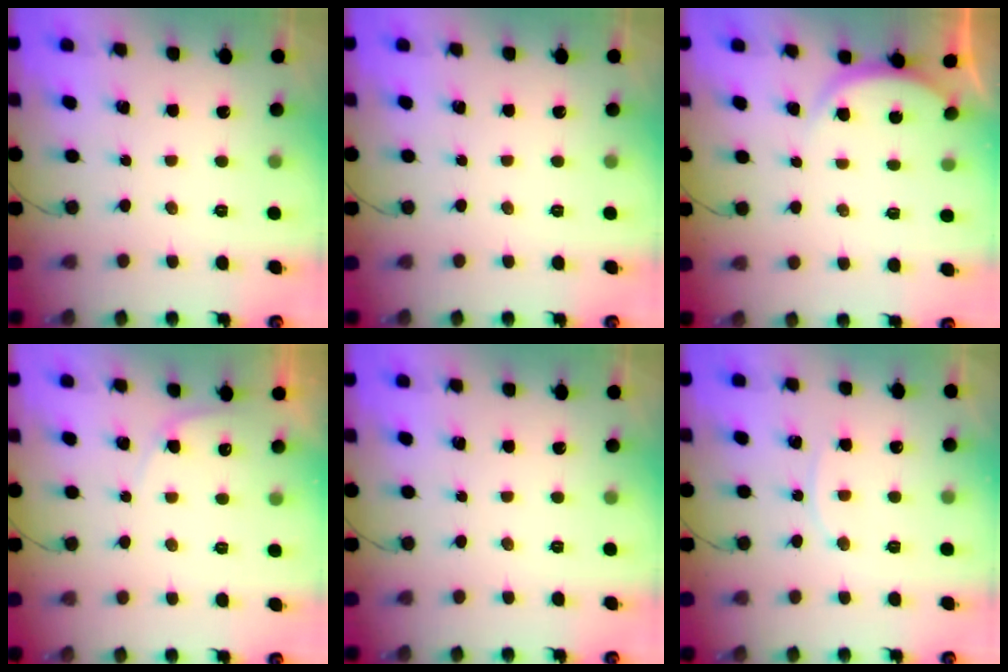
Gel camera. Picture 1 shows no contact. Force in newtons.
{"total": 0.0}
{"total": 3.4, "press": 3.3, "slide": 0.5}
{"total": 3.8, "press": 3.8, "slide": 0.4}
{"total": 0.0}
{"total": 6.4, "press": 6.4, "slide": 0.3}